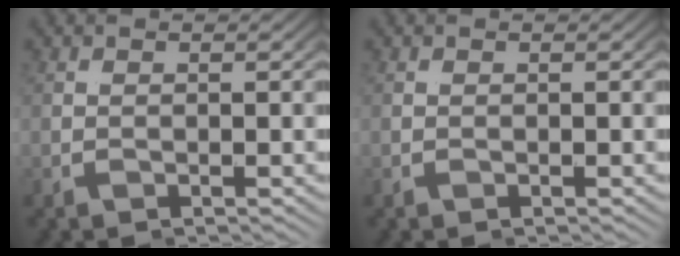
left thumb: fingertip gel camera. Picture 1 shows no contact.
{"total": 0.0}